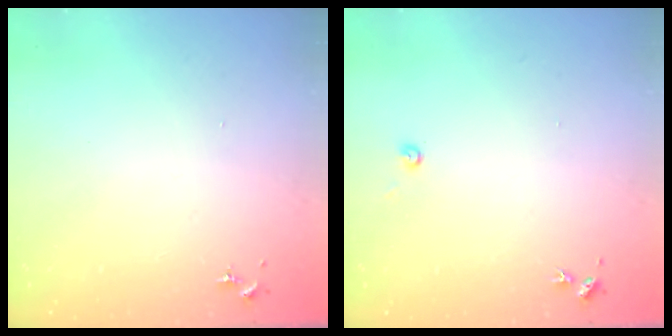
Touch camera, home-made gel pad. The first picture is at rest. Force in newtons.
{"total": 2.7, "press": 2.7, "slide": 0.2}